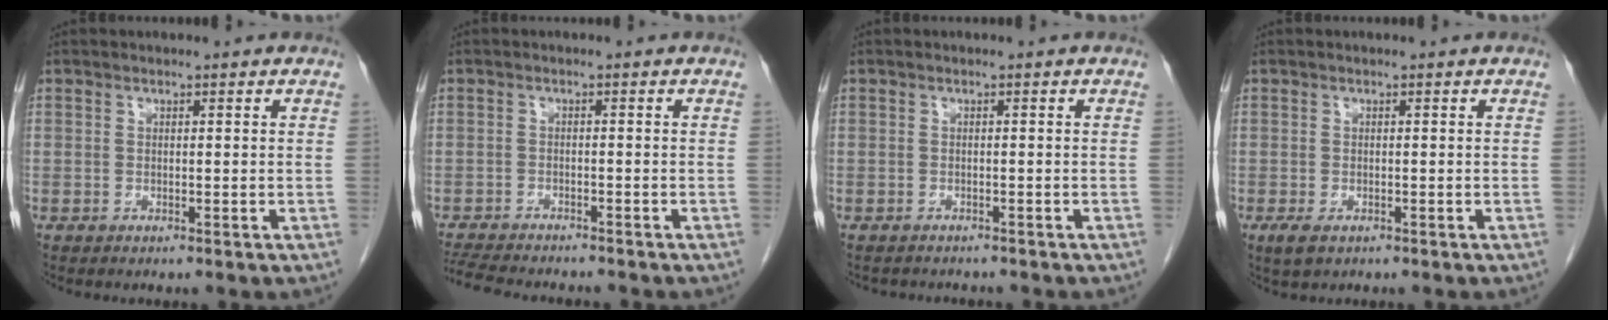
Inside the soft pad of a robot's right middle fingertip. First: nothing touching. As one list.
[{"total": 9.9, "force": [-8.9, 1.6, 3.9], "torque": [-0.065, -0.012, -0.134]}, {"total": 3.1, "force": [-2.9, 1.1, 0.5], "torque": [-0.007, -0.003, -0.036]}, {"total": 2.2, "force": [-1.2, 1.1, 1.6], "torque": [-0.035, -0.004, -0.013]}]